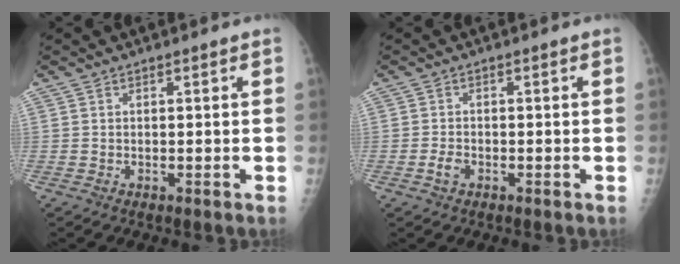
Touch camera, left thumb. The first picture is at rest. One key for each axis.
{"total": 2.0, "fx": -0.9, "fy": 1.3, "fz": 1.2, "tx": -0.020, "ty": 0.004, "tz": -0.018}